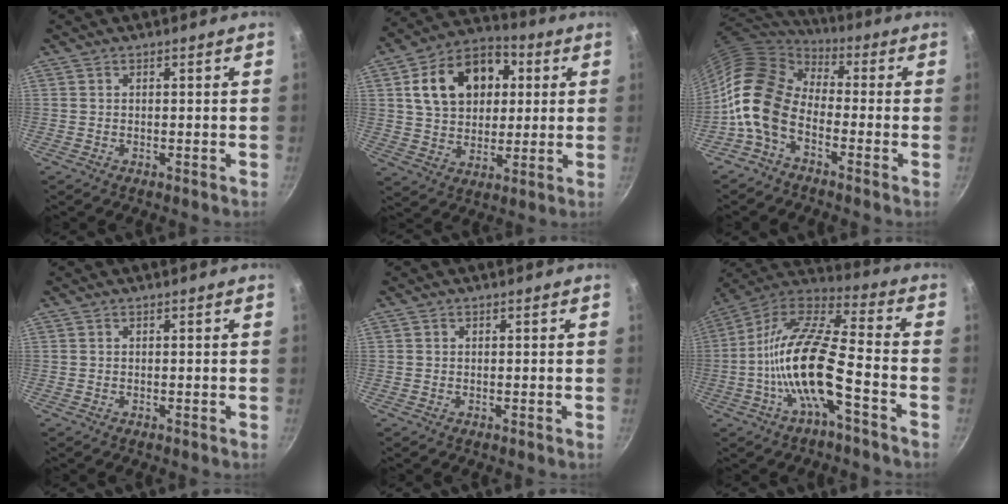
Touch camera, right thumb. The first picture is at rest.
{"total": 18.0, "force": [4.4, 13.2, 11.5], "torque": [-0.160, 0.019, 0.064]}
{"total": 13.3, "force": [-4.1, 8.7, 9.1], "torque": [-0.153, 0.042, -0.104]}
{"total": 0.0}
{"total": 0.0}
{"total": 17.6, "force": [-5.7, 5.5, 15.7], "torque": [-0.296, 0.047, -0.124]}